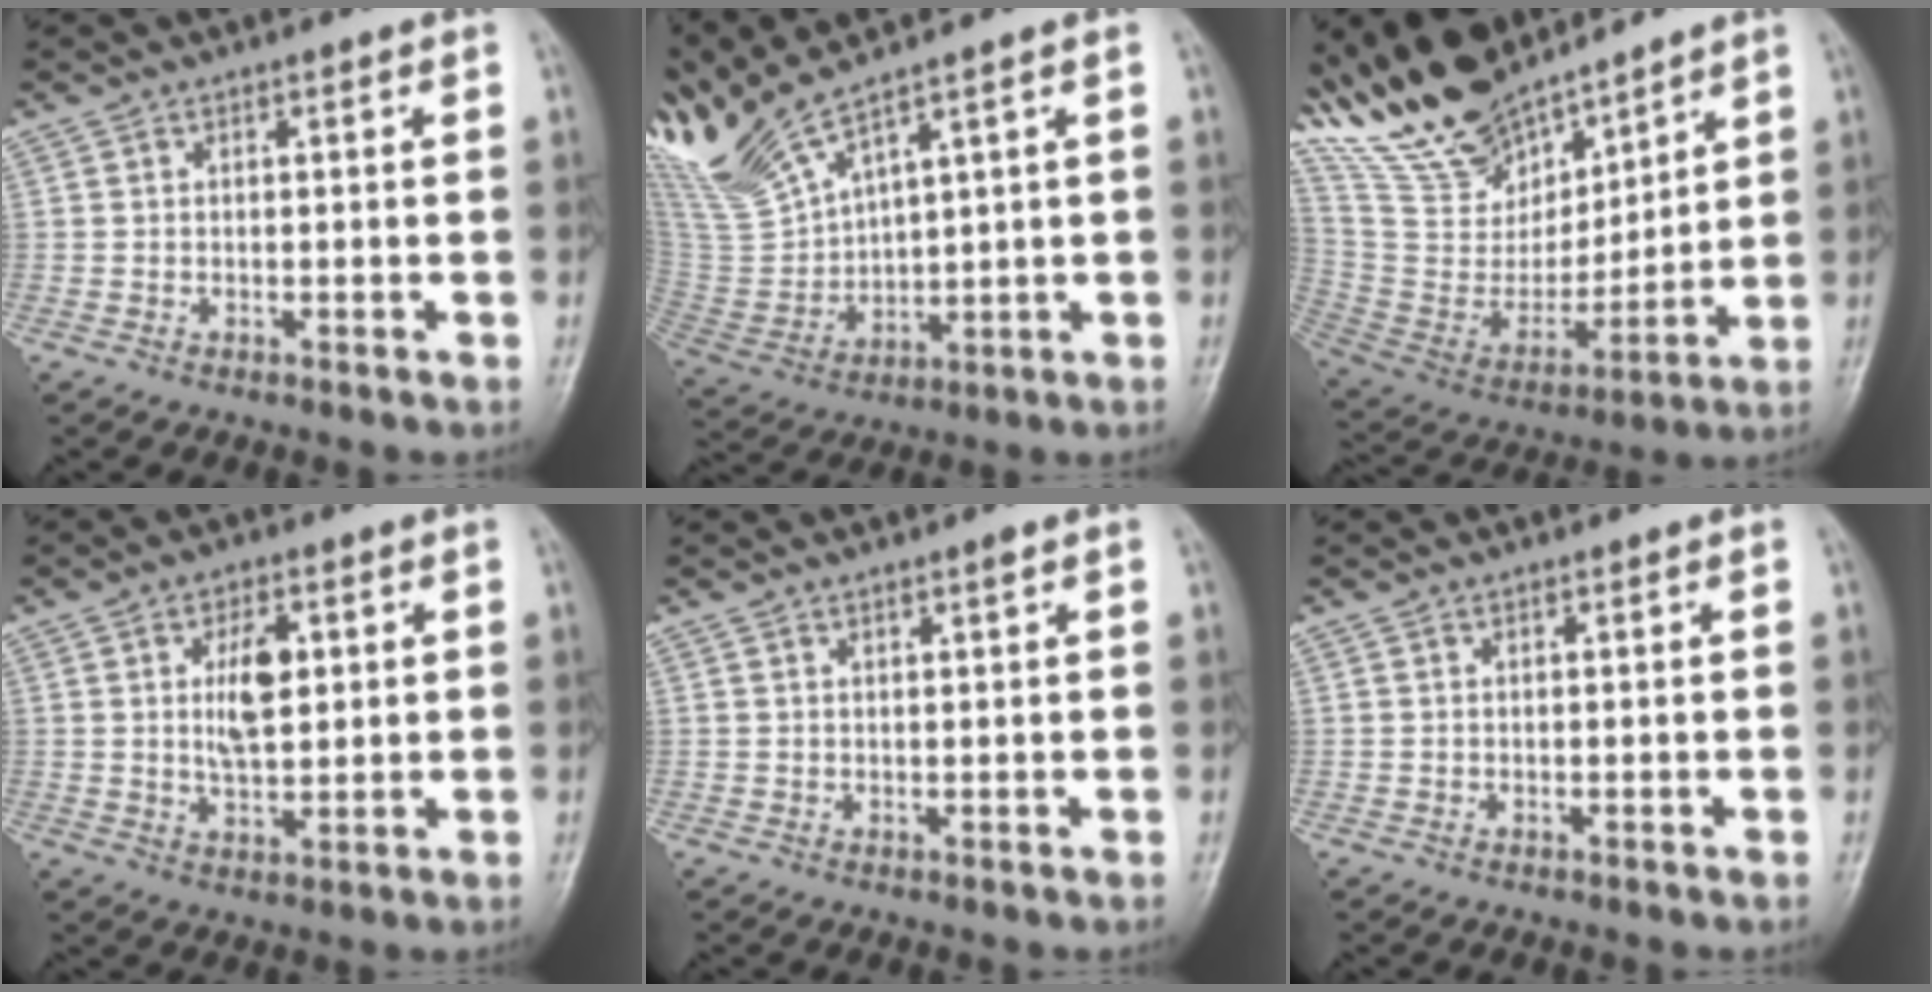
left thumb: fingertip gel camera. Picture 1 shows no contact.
{"total": 12.4, "force": [10.2, 1.1, 6.9], "torque": [-0.161, -0.045, 0.232]}
{"total": 21.2, "force": [17.5, 8.4, 8.4], "torque": [-0.121, -0.077, 0.336]}
{"total": 7.5, "force": [1.6, 4.0, 6.2], "torque": [-0.094, -0.009, 0.030]}
{"total": 1.2, "force": [0.8, 0.1, 0.9], "torque": [-0.014, -0.001, 0.013]}
{"total": 0.0}